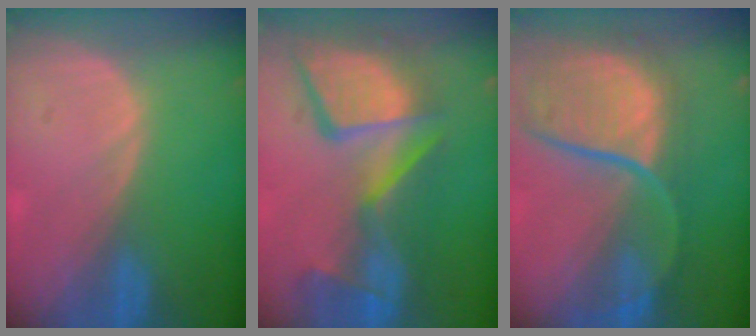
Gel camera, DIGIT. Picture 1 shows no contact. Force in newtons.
{"total": 13.6, "press": 11.1, "slide": 7.8}
{"total": 12.0, "press": 9.9, "slide": 6.8}